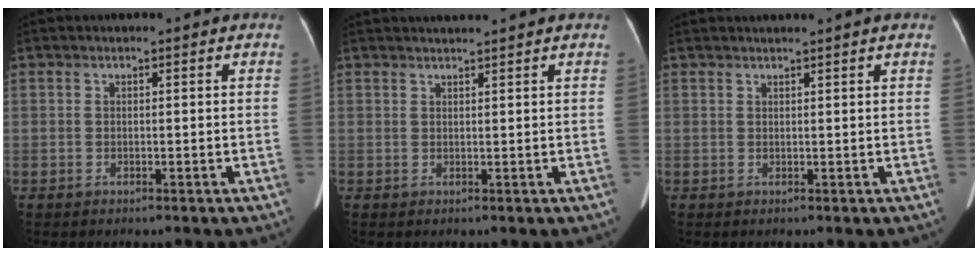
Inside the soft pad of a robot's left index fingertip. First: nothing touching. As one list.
[{"total": 2.3, "force": [2.1, -0.7, 0.6], "torque": [-0.007, 0.012, 0.035]}, {"total": 2.1, "force": [1.8, -0.7, 0.8], "torque": [-0.013, 0.012, 0.033]}]